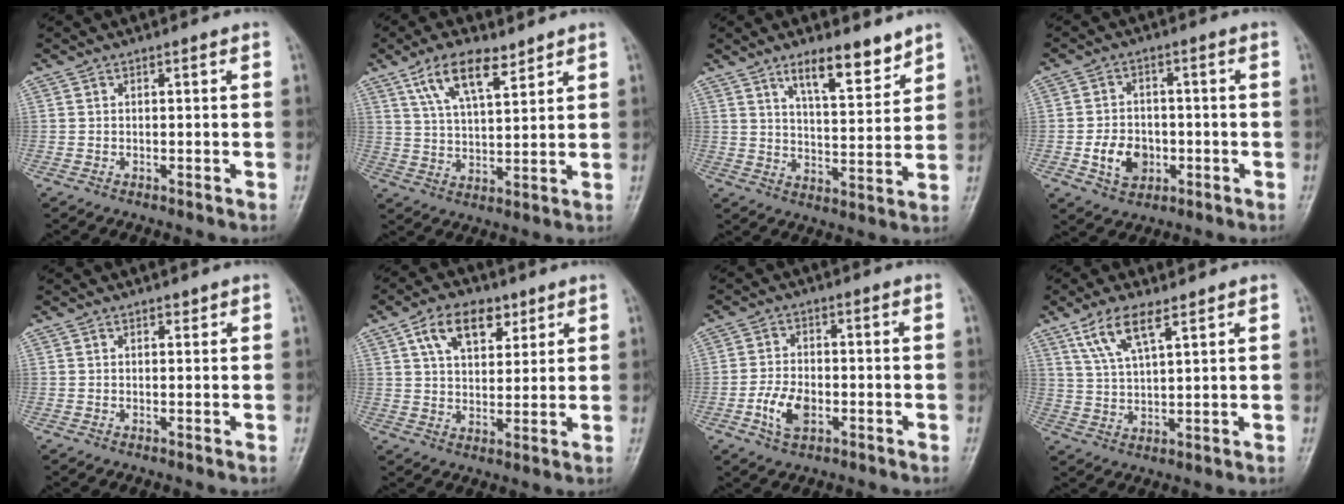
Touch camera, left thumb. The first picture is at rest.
{"total": 9.8, "force": [6.1, 3.8, 6.7], "torque": [-0.110, -0.026, 0.118]}
{"total": 9.6, "force": [6.8, 2.7, 6.2], "torque": [-0.080, -0.051, 0.114]}
{"total": 7.3, "force": [-2.1, 5.6, 4.2], "torque": [-0.051, 0.012, -0.032]}
{"total": 0.8, "force": [0.6, 0.4, 0.3], "torque": [-0.002, -0.004, 0.007]}
{"total": 10.1, "force": [5.1, 5.9, 6.4], "torque": [-0.083, -0.016, 0.088]}
{"total": 6.3, "force": [-2.2, 3.7, 4.5], "torque": [-0.085, 0.009, -0.043]}
{"total": 7.8, "force": [4.8, 2.4, 5.6], "torque": [-0.110, -0.014, 0.101]}